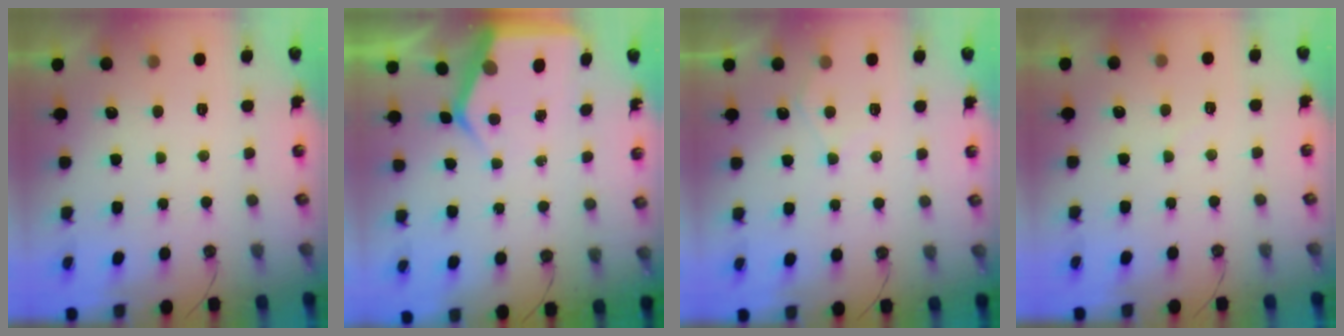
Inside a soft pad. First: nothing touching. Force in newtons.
{"total": 5.6, "press": 5.6, "slide": 0.6}
{"total": 6.5, "press": 6.5, "slide": 0.7}
{"total": 2.9, "press": 2.9, "slide": 0.4}